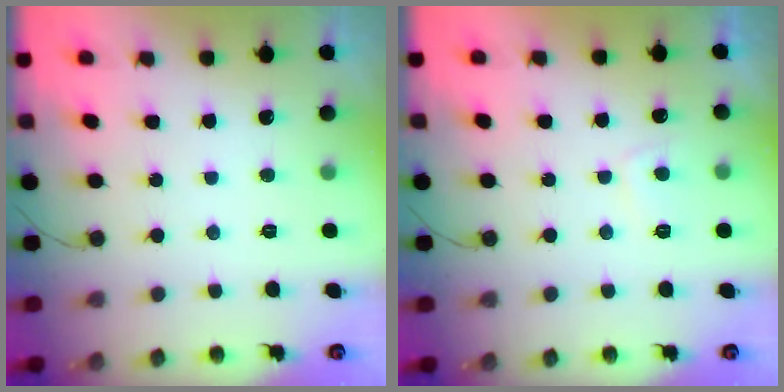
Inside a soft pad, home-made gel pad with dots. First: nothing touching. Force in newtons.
{"total": 2.9, "press": 2.8, "slide": 0.6}